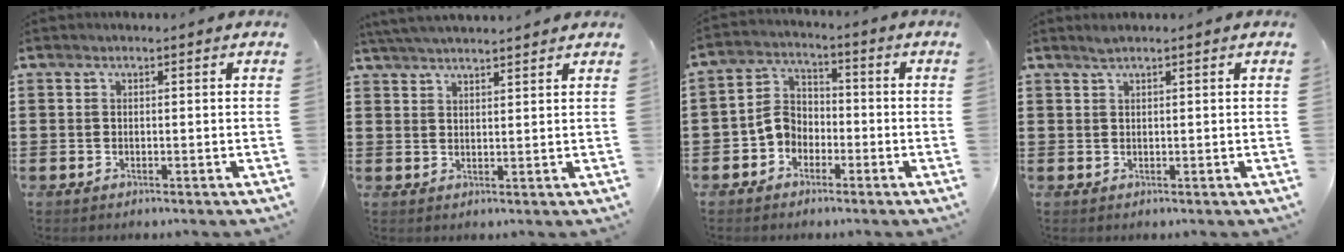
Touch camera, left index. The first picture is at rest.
{"total": 3.4, "force": [3.3, -0.2, 0.8], "torque": [-0.026, -0.004, 0.062]}
{"total": 5.2, "force": [-2.4, 4.2, 2.1], "torque": [-0.066, 0.011, -0.056]}
{"total": 1.1, "force": [0.9, 0.0, 0.7], "torque": [-0.014, 0.000, 0.016]}